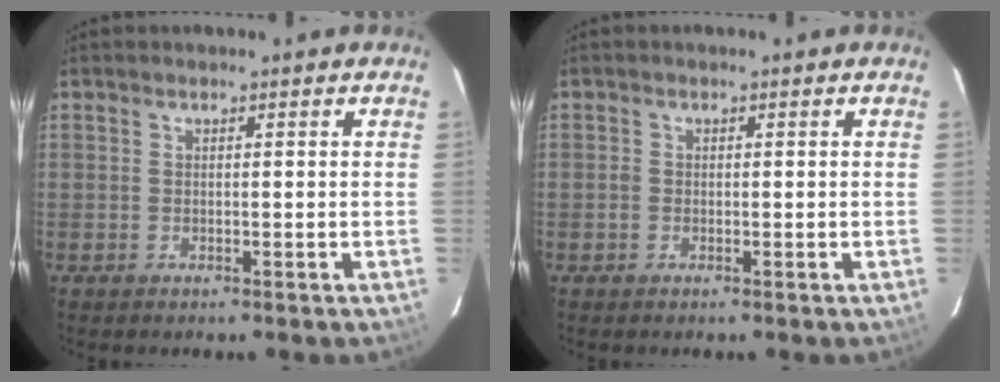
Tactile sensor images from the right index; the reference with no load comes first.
{"total": 0.9, "force": [-0.3, 0.8, 0.3], "torque": [-0.004, 0.000, -0.007]}